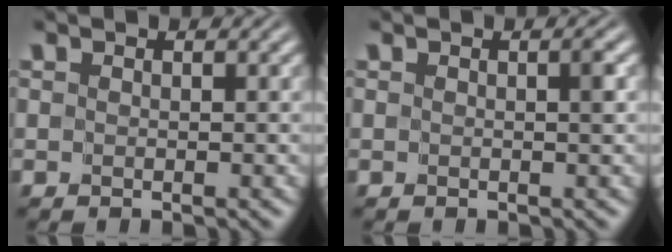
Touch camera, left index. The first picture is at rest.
{"total": 0.6, "force": [0.0, -0.1, 0.5], "torque": [-0.007, -0.002, 0.001]}